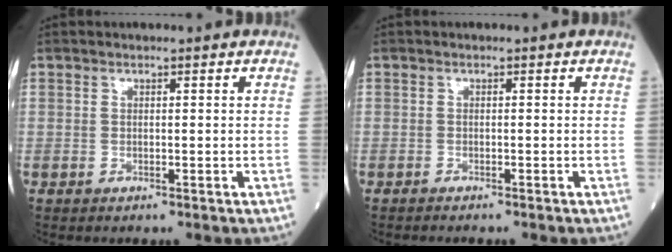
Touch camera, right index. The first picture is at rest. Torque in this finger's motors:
{"motor_torque": [-0.01, 0.03, -0.02, -0.01]}